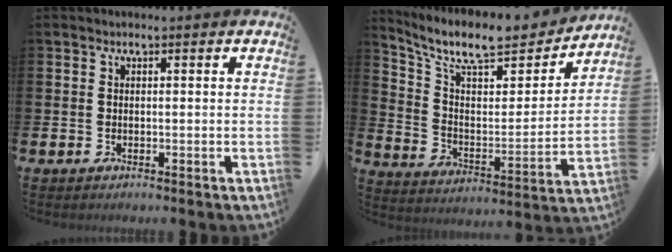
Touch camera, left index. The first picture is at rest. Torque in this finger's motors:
{"motor_torque": [0.27, -0.79, 0.54, 0.18]}